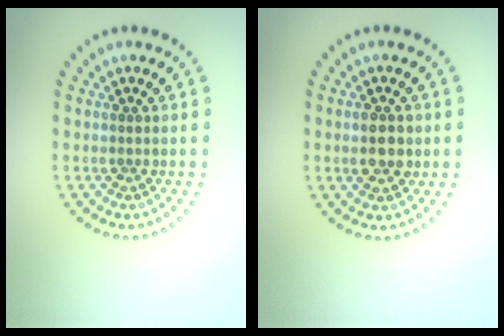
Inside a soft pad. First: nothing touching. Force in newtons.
{"total": 2.3, "press": 2.3, "slide": 0.2}